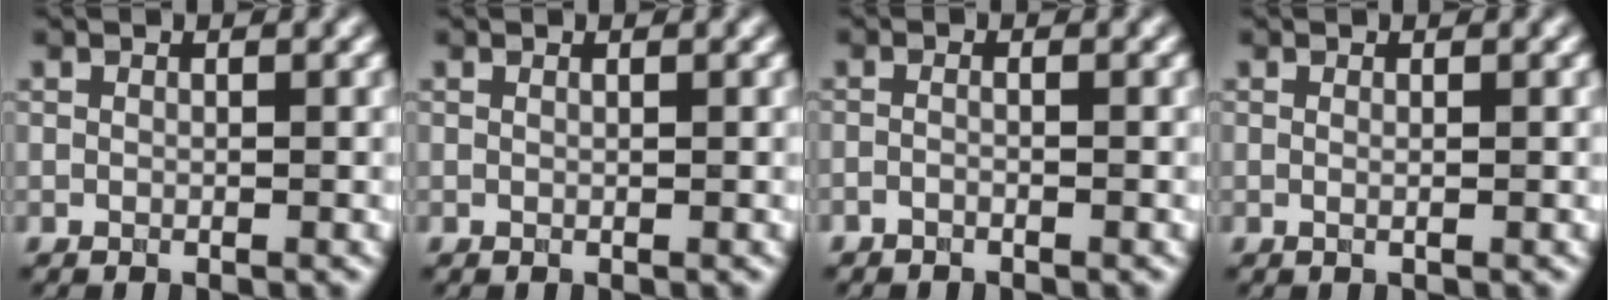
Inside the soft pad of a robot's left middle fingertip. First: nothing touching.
{"total": 0.0}
{"total": 0.9, "force": [-0.7, 0.2, 0.5], "torque": [-0.011, -0.007, -0.017]}
{"total": 0.6, "force": [0.1, 0.2, 0.5], "torque": [-0.009, -0.002, -0.002]}